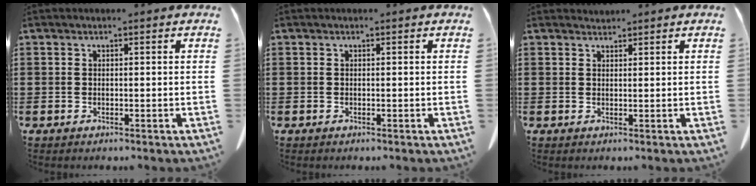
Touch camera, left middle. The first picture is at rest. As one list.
[{"total": 0.0}, {"total": 1.2, "force": [1.2, 0.1, 0.0], "torque": [-0.003, -0.002, 0.025]}]